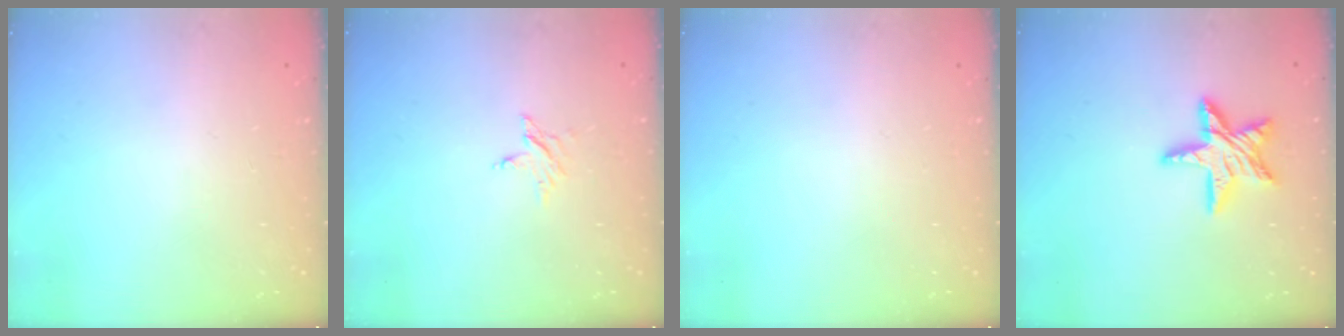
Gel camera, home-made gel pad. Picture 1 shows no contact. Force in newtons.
{"total": 2.7, "press": 2.7, "slide": 0.3}
{"total": 0.0}
{"total": 13.6, "press": 13.6, "slide": 1.0}